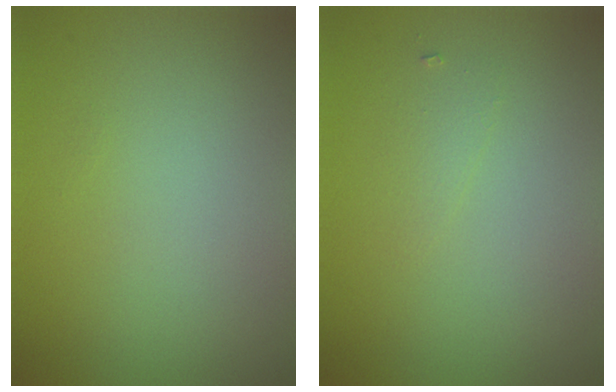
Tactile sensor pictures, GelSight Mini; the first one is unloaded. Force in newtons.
{"total": 0.8, "press": 0.8, "slide": 0.0}